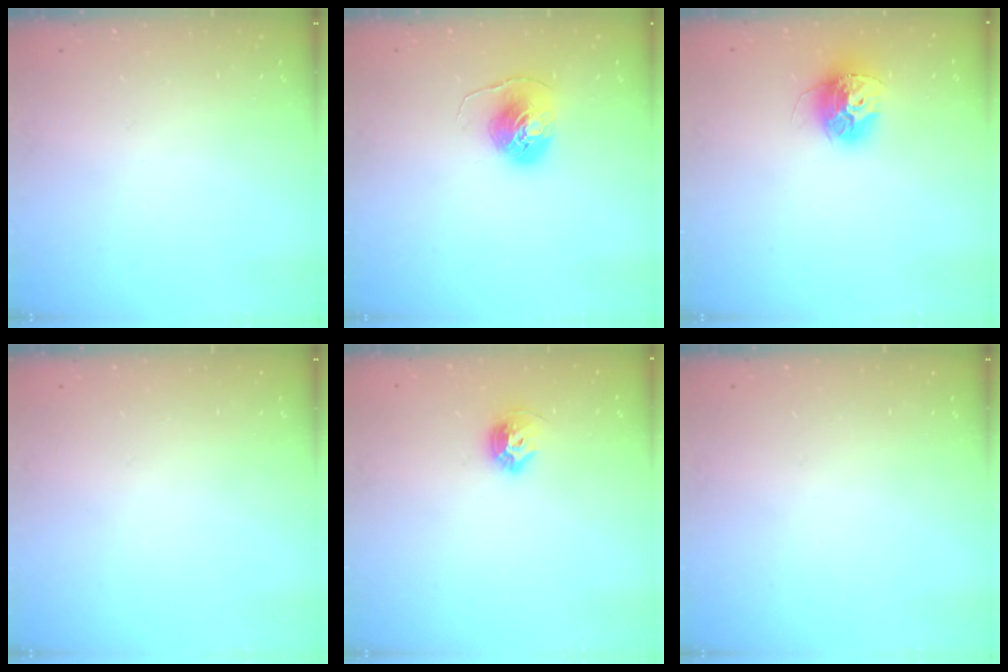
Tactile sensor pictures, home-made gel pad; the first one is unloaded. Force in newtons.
{"total": 8.1, "press": 8.1, "slide": 0.4}
{"total": 12.2, "press": 12.1, "slide": 1.0}
{"total": 0.0}
{"total": 8.4, "press": 8.3, "slide": 0.9}
{"total": 0.0}